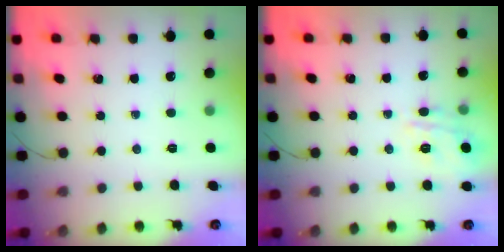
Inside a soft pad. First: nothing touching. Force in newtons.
{"total": 10.0, "press": 10.0, "slide": 0.6}